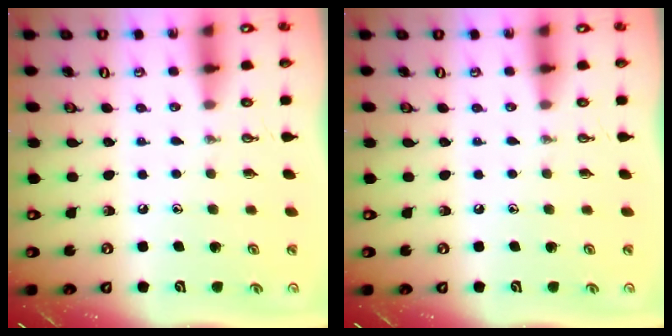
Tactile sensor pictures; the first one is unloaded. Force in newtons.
{"total": 0.0}